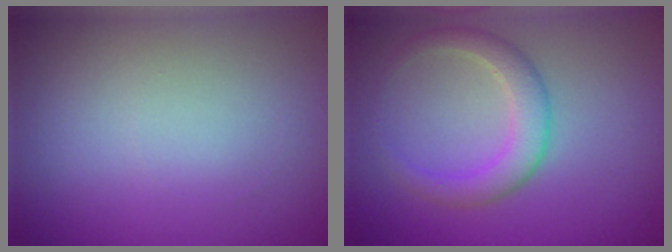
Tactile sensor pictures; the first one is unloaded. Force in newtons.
{"total": 3.1, "press": 3.1, "slide": 0.3}